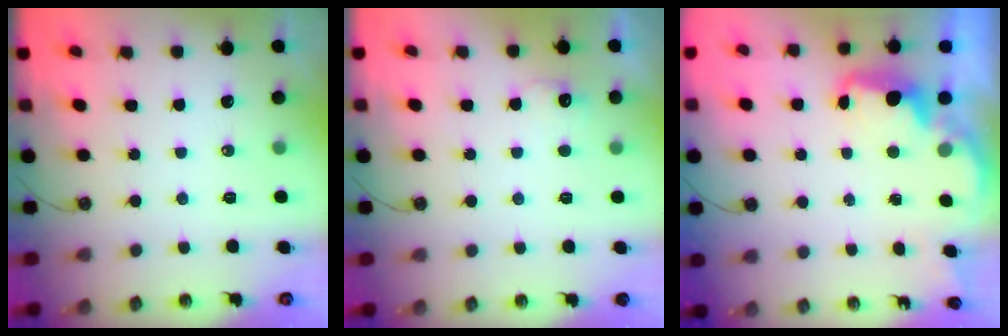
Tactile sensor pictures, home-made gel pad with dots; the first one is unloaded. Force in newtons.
{"total": 6.6, "press": 6.5, "slide": 1.3}
{"total": 2.1, "press": 2.0, "slide": 0.6}